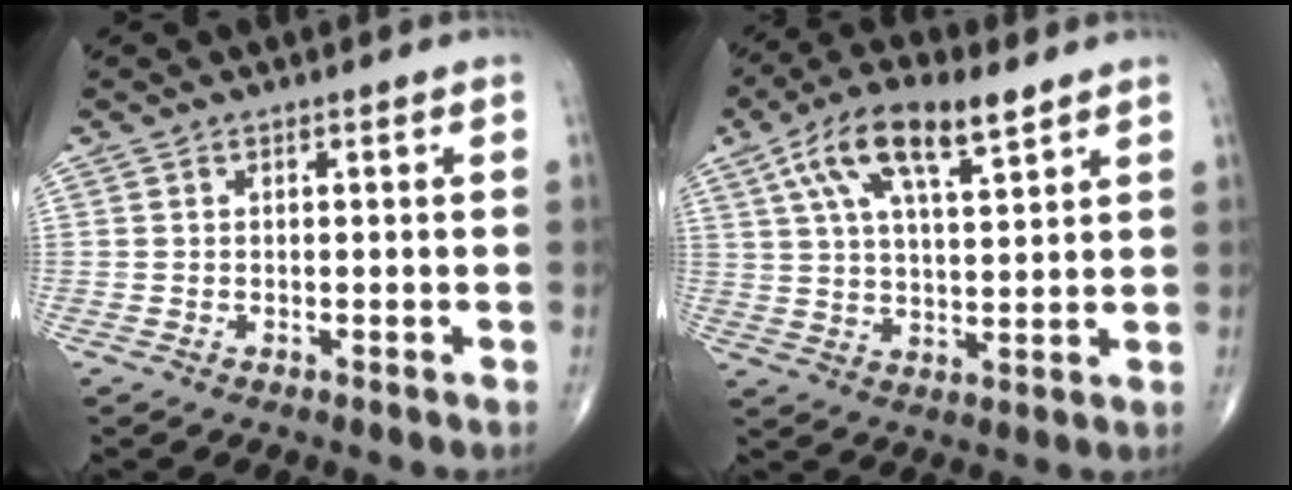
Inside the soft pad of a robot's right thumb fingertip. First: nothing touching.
{"total": 13.3, "force": [6.9, 4.8, 10.2], "torque": [-0.172, -0.008, 0.124]}